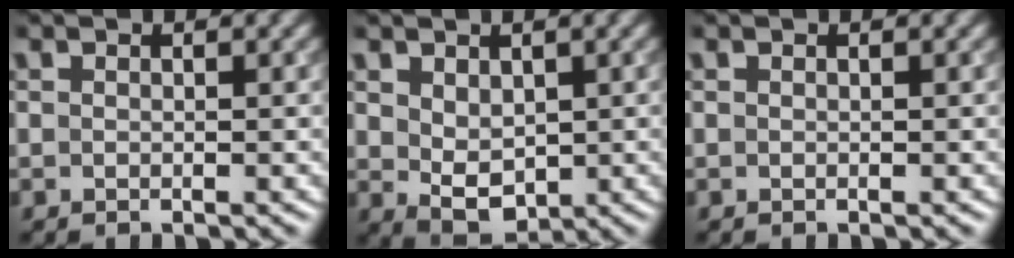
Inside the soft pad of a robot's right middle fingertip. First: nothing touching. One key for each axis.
{"total": 3.2, "fx": 0.6, "fy": 2.1, "fz": 2.4, "tx": -0.044, "ty": -0.007, "tz": 0.020}
{"total": 0.0}